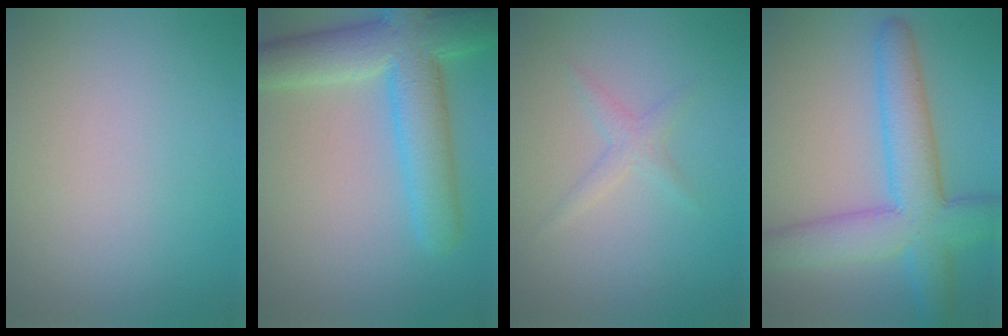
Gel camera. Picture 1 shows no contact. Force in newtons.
{"total": 7.9, "press": 7.9, "slide": 0.4}
{"total": 1.3, "press": 1.3, "slide": 0.1}
{"total": 7.4, "press": 7.4, "slide": 0.5}